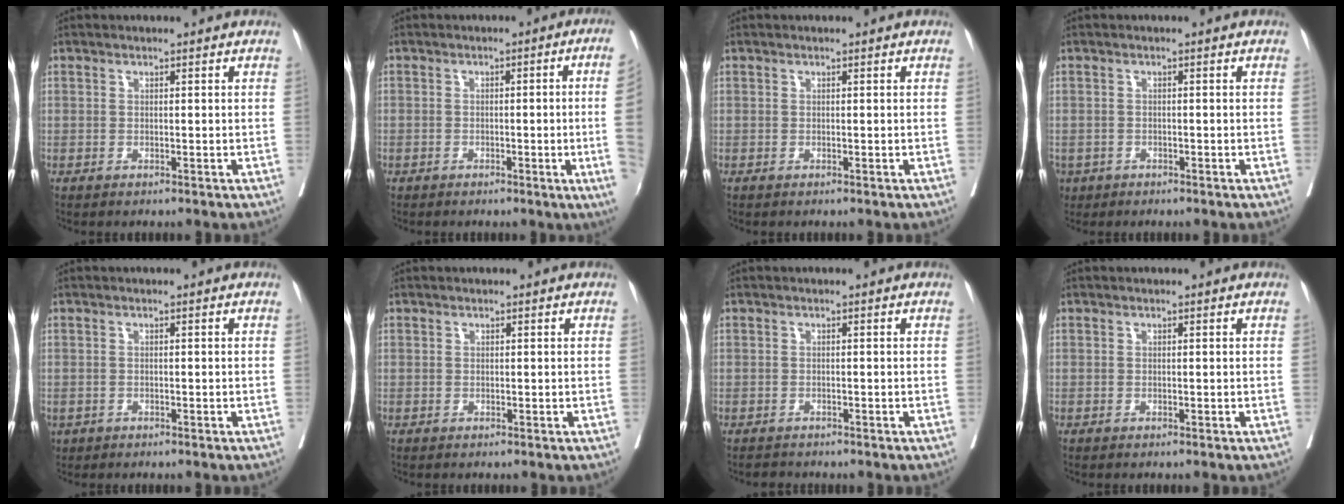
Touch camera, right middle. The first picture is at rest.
{"total": 8.1, "force": [-1.4, -1.6, 7.8], "torque": [-0.080, -0.009, -0.023]}
{"total": 0.0}
{"total": 2.9, "force": [-1.9, 2.1, 0.5], "torque": [-0.010, 0.001, -0.033]}
{"total": 1.6, "force": [-0.9, 1.2, 0.5], "torque": [-0.012, 0.000, -0.013]}
{"total": 0.0}
{"total": 1.2, "force": [-1.1, 0.5, -0.1], "torque": [-0.002, -0.003, -0.019]}
{"total": 0.0}